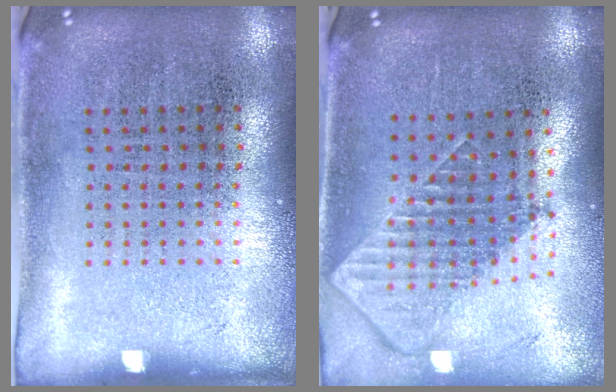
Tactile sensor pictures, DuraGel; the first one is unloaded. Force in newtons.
{"total": 1.8, "press": 1.4, "slide": 1.1}